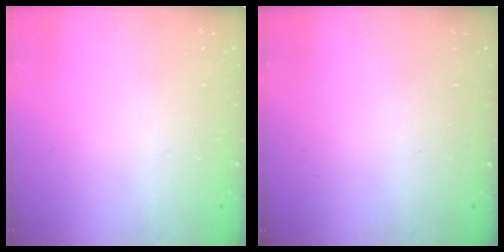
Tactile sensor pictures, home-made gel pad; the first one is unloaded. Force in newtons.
{"total": 0.0}